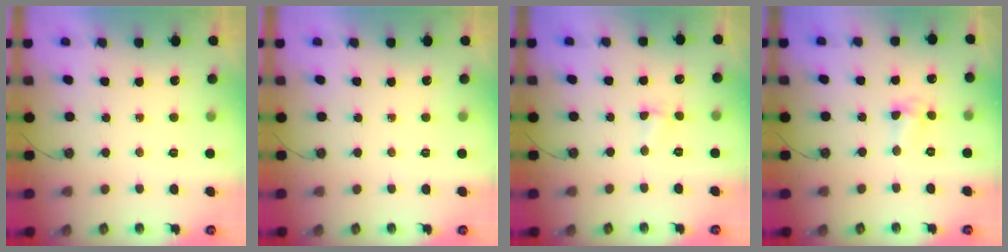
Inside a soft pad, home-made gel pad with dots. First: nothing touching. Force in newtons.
{"total": 0.0}
{"total": 2.2, "press": 2.1, "slide": 0.5}
{"total": 4.5, "press": 4.4, "slide": 0.6}